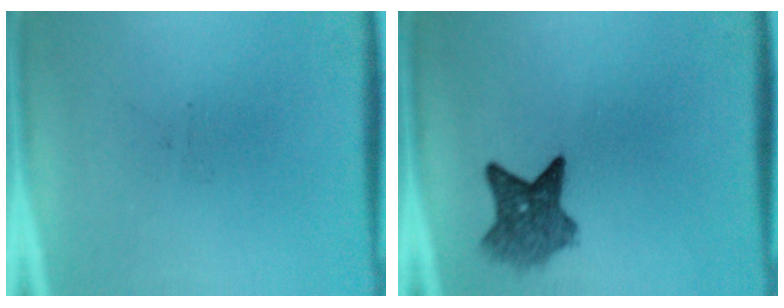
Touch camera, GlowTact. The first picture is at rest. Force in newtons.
{"total": 5.8}